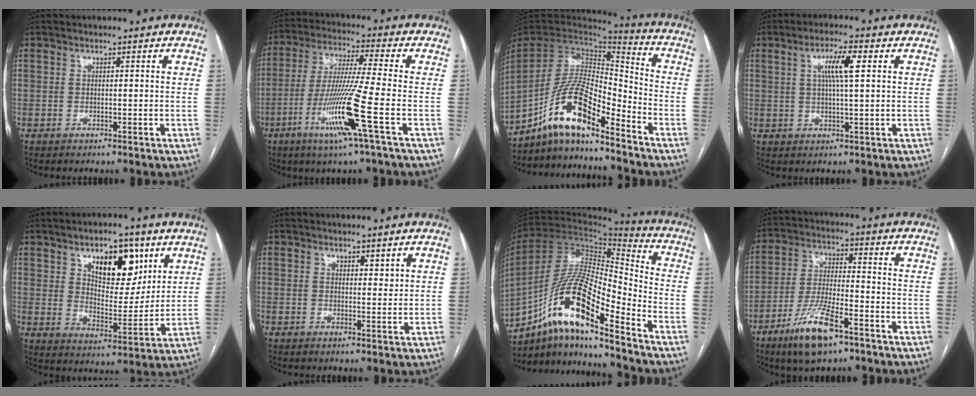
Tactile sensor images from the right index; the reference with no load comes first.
{"total": 12.7, "force": [-4.8, -1.8, 11.6], "torque": [-0.232, -0.023, -0.097]}
{"total": 13.6, "force": [-9.7, 2.9, 9.1], "torque": [-0.184, 0.023, -0.177]}
{"total": 5.7, "force": [1.6, 0.4, 5.4], "torque": [-0.101, 0.006, 0.029]}
{"total": 11.8, "force": [6.0, 5.5, 8.6], "torque": [-0.129, 0.004, 0.103]}
{"total": 1.5, "force": [1.1, 0.6, 0.8], "torque": [-0.010, -0.006, 0.017]}
{"total": 17.7, "force": [-11.0, 2.8, 13.6], "torque": [-0.265, 0.010, -0.193]}
{"total": 11.3, "force": [-6.8, 2.5, 8.6], "torque": [-0.174, -0.017, -0.123]}